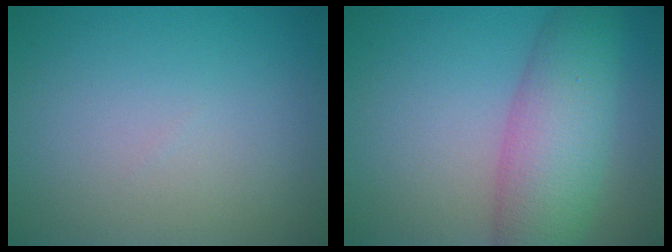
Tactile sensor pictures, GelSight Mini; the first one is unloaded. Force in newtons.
{"total": 7.7, "press": 7.7, "slide": 0.1}